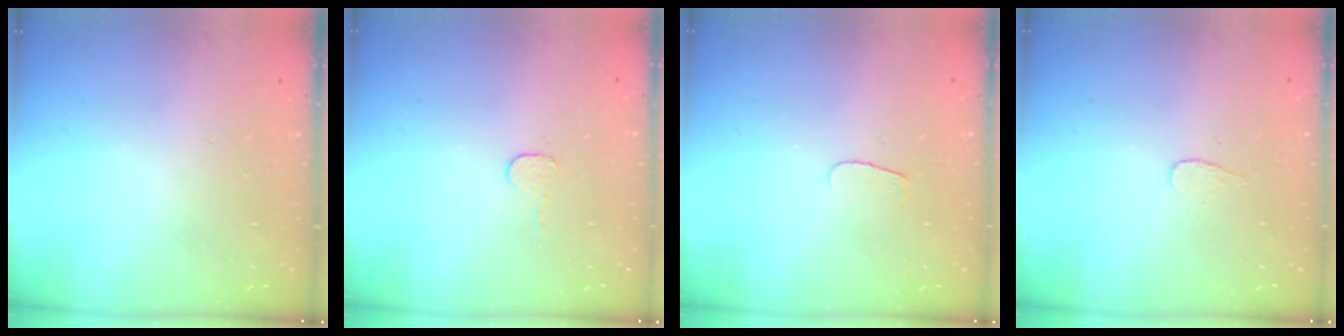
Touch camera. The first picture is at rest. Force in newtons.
{"total": 3.4, "press": 3.4, "slide": 0.3}
{"total": 3.6, "press": 3.5, "slide": 0.4}
{"total": 2.7, "press": 2.7, "slide": 0.3}